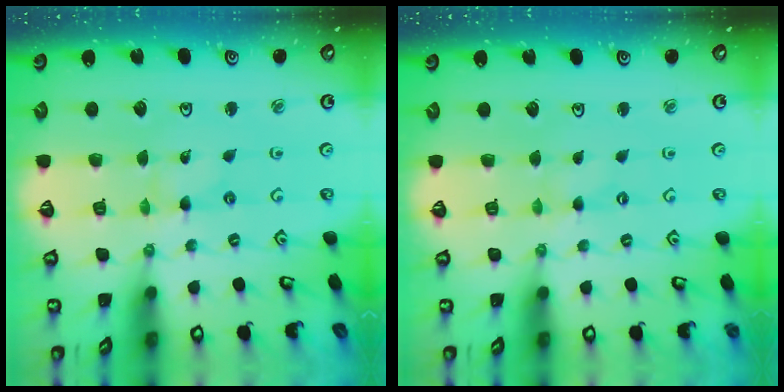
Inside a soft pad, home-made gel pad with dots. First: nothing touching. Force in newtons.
{"total": 0.0}